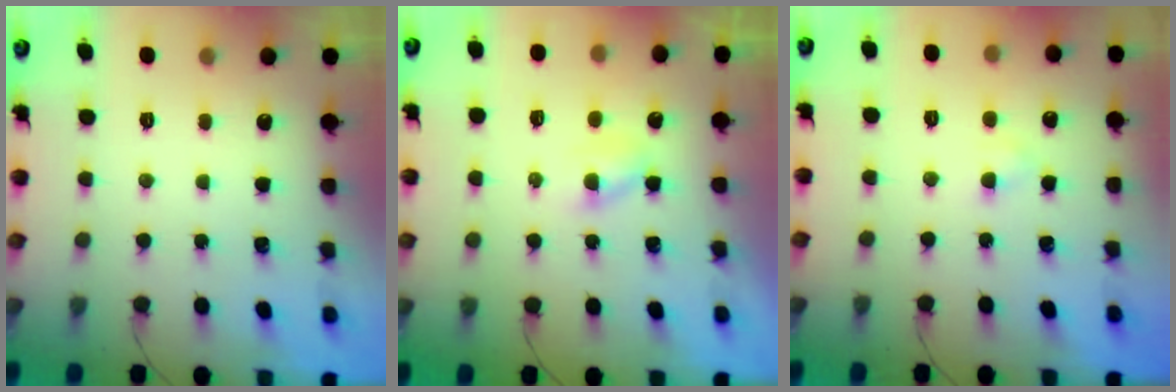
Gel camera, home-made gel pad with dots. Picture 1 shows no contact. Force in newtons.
{"total": 2.0, "press": 1.8, "slide": 0.9}
{"total": 2.5, "press": 2.3, "slide": 1.0}